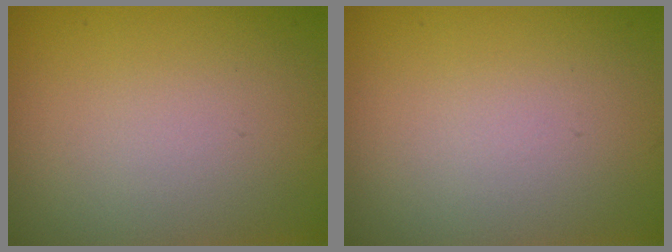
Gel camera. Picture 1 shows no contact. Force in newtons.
{"total": 0.0}